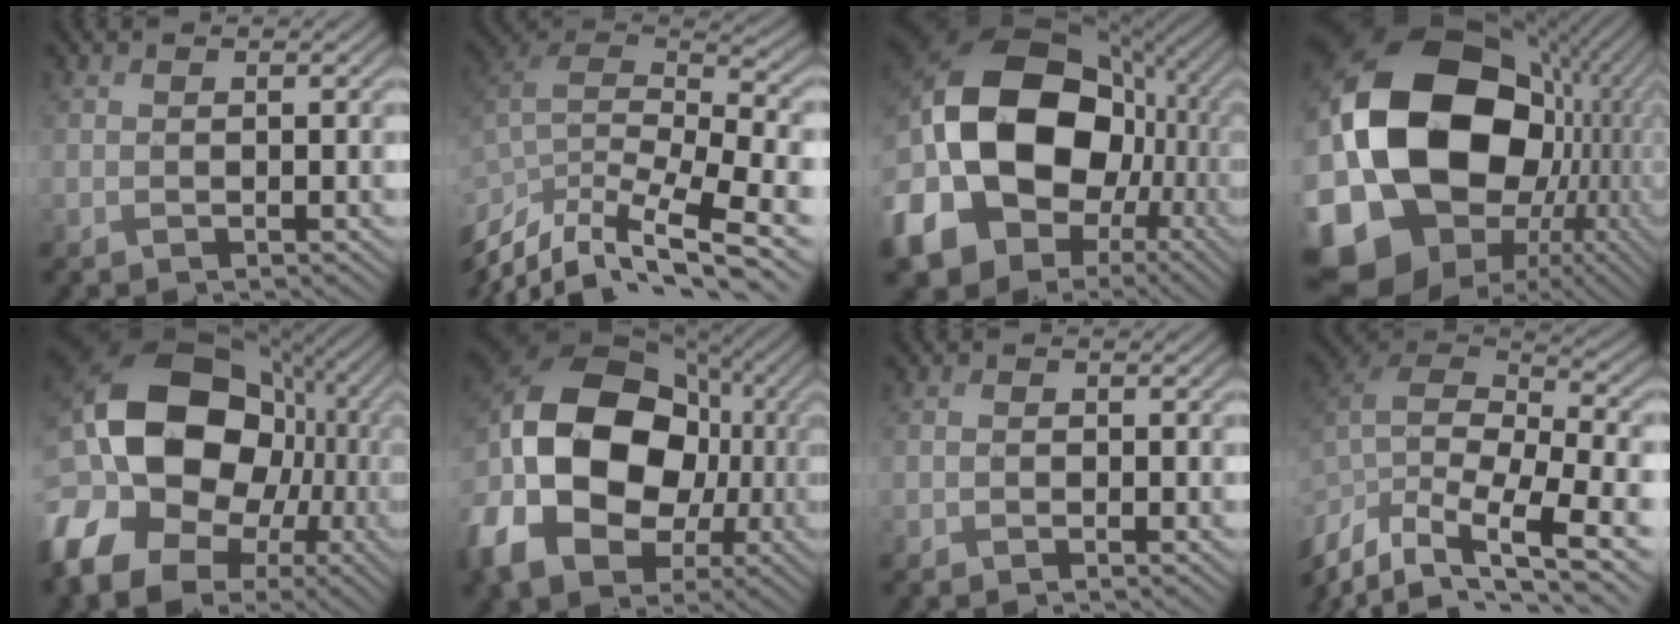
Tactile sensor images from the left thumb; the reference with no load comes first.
{"total": 13.2, "force": [-7.1, 5.4, 9.7], "torque": [-0.251, -0.012, -0.117]}
{"total": 22.1, "force": [-1.4, 17.4, 13.5], "torque": [-0.337, -0.010, -0.033]}
{"total": 22.9, "force": [-1.2, 18.5, 13.4], "torque": [-0.334, -0.066, 0.023]}
{"total": 21.5, "force": [-2.7, 16.2, 13.8], "torque": [-0.313, -0.014, -0.063]}
{"total": 19.5, "force": [-3.9, 14.2, 12.8], "torque": [-0.289, -0.002, -0.096]}
{"total": 0.6, "force": [-0.4, 0.3, 0.1], "torque": [-0.002, 0.000, -0.009]}
{"total": 14.4, "force": [-8.2, 6.8, 9.7], "torque": [-0.263, -0.007, -0.119]}